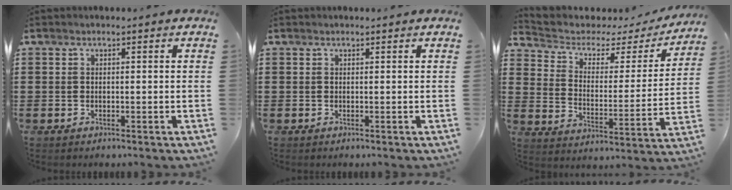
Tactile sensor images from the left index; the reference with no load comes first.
{"total": 0.0}
{"total": 3.6, "force": [2.4, 2.1, 1.7], "torque": [-0.054, -0.016, 0.031]}